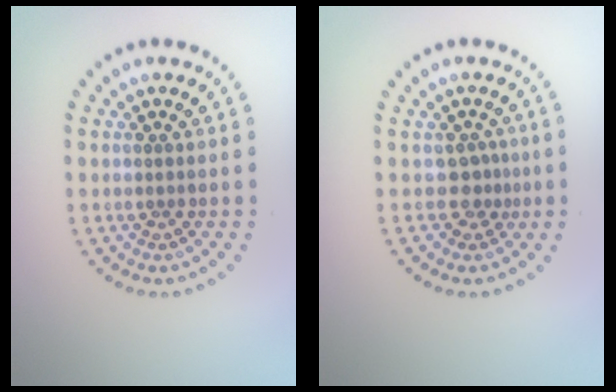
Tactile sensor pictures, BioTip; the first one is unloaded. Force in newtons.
{"total": 1.8, "press": 1.3, "slide": 1.1}